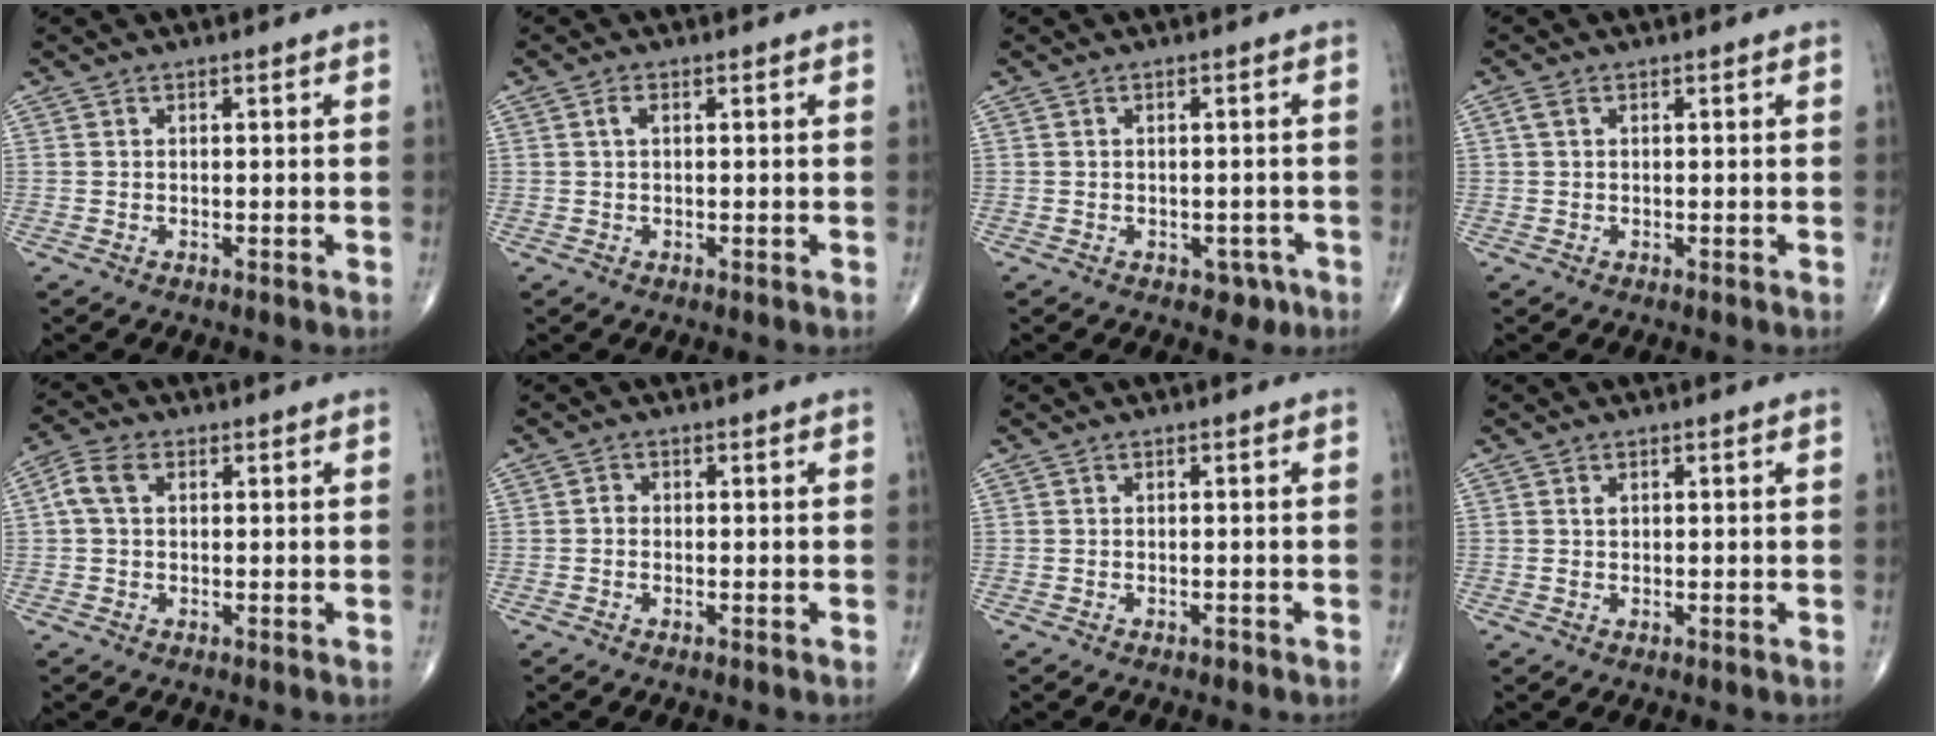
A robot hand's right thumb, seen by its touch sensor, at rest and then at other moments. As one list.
[{"total": 1.3, "force": [0.3, 0.6, 1.1], "torque": [-0.024, 0.004, 0.005]}, {"total": 2.7, "force": [-1.3, 2.1, 1.2], "torque": [0.003, 0.004, -0.012]}, {"total": 1.4, "force": [0.5, 0.8, 1.0], "torque": [-0.028, 0.009, 0.011]}, {"total": 4.7, "force": [0.9, 3.1, 3.4], "torque": [-0.079, 0.016, 0.015]}, {"total": 1.1, "force": [-0.3, 0.8, 0.7], "torque": [-0.008, 0.003, -0.008]}, {"total": 0.5, "force": [-0.4, 0.2, 0.2], "torque": [-0.003, -0.001, -0.008]}, {"total": 0.9, "force": [0.3, 0.6, 0.6], "torque": [-0.011, -0.002, 0.007]}]